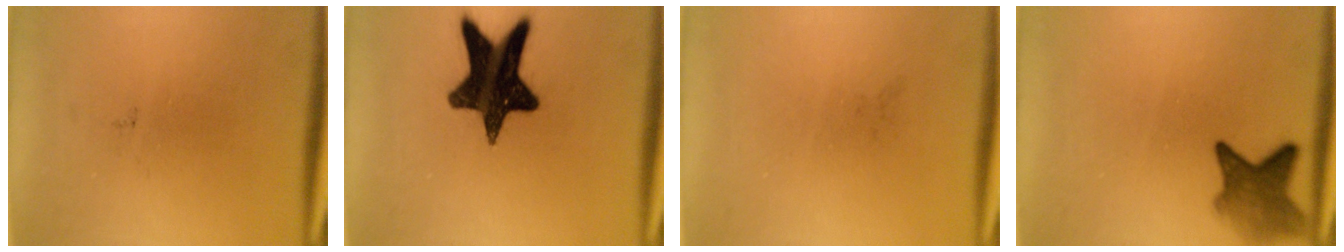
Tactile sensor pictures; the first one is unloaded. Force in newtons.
{"total": 15.9}
{"total": 0.0}
{"total": 5.0}